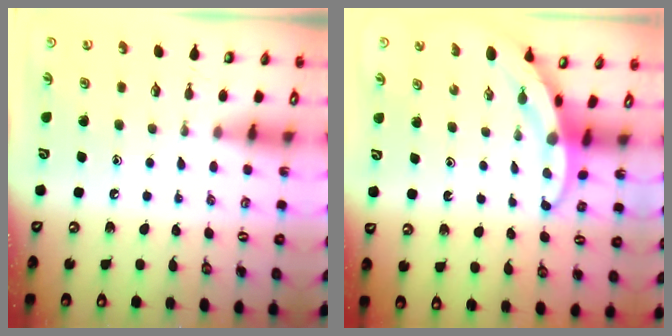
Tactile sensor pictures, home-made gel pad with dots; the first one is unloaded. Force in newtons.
{"total": 3.2, "press": 3.2, "slide": 0.3}